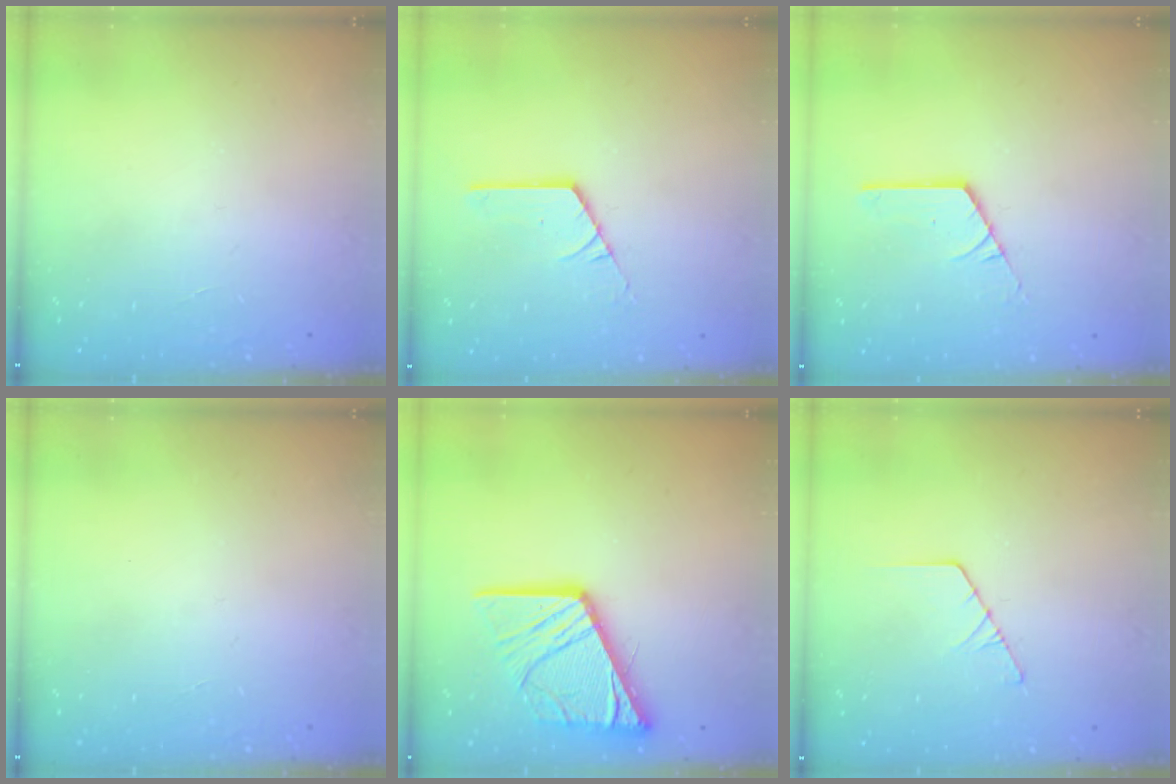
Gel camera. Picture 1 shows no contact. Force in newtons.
{"total": 2.6, "press": 2.6, "slide": 0.2}
{"total": 2.6, "press": 2.6, "slide": 0.2}
{"total": 0.0}
{"total": 16.9, "press": 16.8, "slide": 1.8}
{"total": 2.6, "press": 2.6, "slide": 0.3}